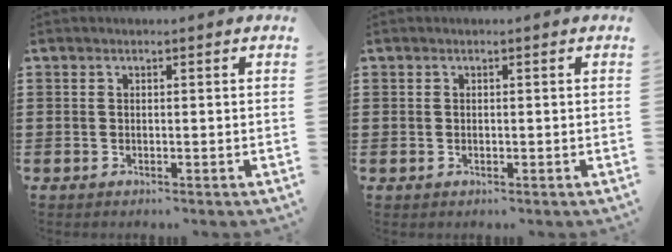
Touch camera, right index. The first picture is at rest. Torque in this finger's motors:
{"motor_torque": [-1.00, 1.14, -0.05, -0.01]}